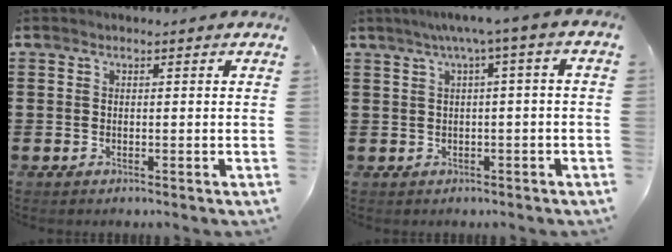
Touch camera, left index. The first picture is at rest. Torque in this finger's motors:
{"motor_torque": [1.28, -0.87, 0.34, 0.12]}